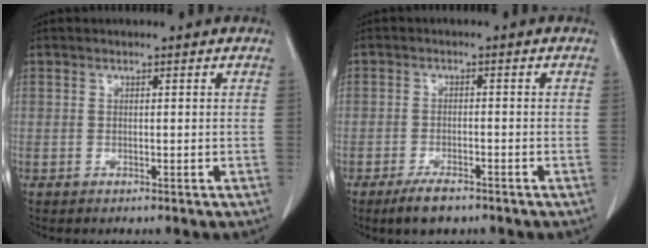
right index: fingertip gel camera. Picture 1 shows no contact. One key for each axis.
{"total": 4.2, "fx": -3.1, "fy": 1.5, "fz": 2.4, "tx": -0.046, "ty": -0.003, "tz": -0.050}